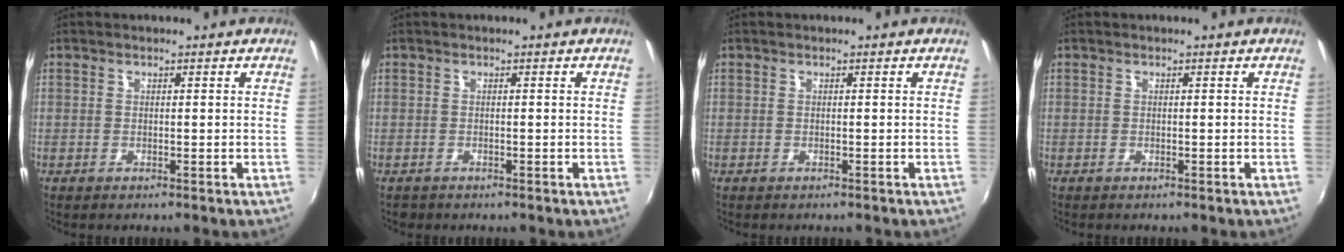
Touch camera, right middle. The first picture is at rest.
{"total": 1.0, "force": [-0.7, 0.7, 0.1], "torque": [-0.007, -0.003, -0.011]}
{"total": 0.0}
{"total": 0.0}